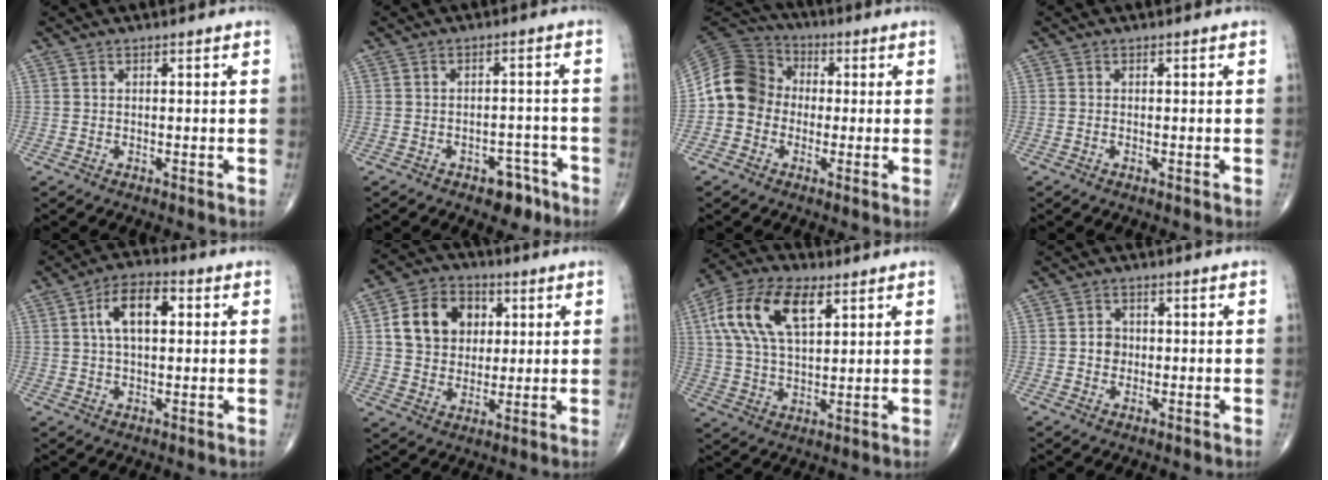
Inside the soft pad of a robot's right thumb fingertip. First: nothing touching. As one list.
[{"total": 5.3, "force": [-3.3, 3.1, 2.6], "torque": [-0.012, 0.030, -0.042]}, {"total": 11.5, "force": [-1.0, 10.2, 5.3], "torque": [-0.089, 0.035, -0.033]}, {"total": 0.0}, {"total": 9.3, "force": [2.1, 4.8, 7.6], "torque": [-0.125, 0.016, 0.030]}, {"total": 12.8, "force": [3.1, 10.3, 6.9], "torque": [-0.086, 0.002, 0.051]}, {"total": 15.5, "force": [6.0, 7.7, 12.0], "torque": [-0.228, 0.003, 0.107]}, {"total": 2.9, "force": [-0.1, 2.6, 1.3], "torque": [-0.005, 0.005, -0.005]}]